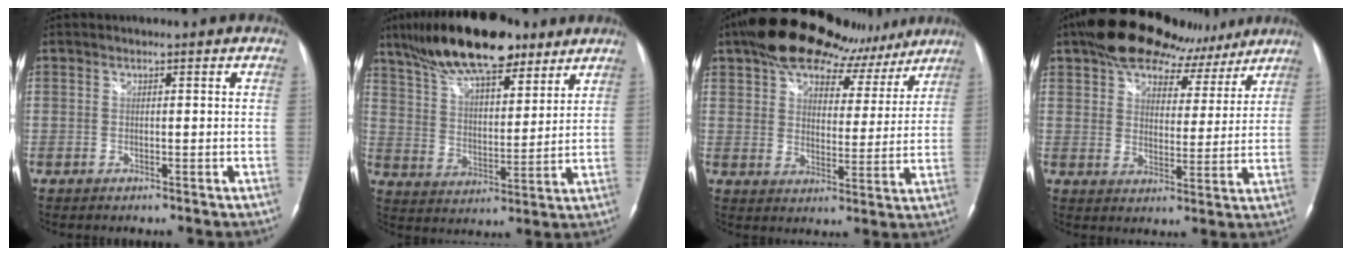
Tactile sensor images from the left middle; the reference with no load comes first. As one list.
[{"total": 18.3, "force": [13.5, 5.7, 11.0], "torque": [-0.201, 0.023, 0.232]}, {"total": 18.6, "force": [14.0, 8.5, 8.9], "torque": [-0.138, 0.040, 0.197]}, {"total": 16.6, "force": [12.5, 7.8, 7.7], "torque": [-0.116, 0.038, 0.178]}]